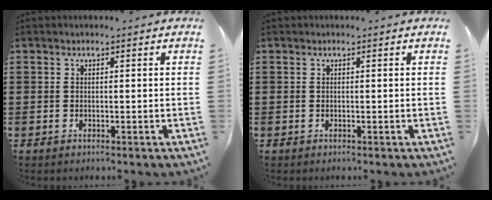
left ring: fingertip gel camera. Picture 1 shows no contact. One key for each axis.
{"total": 0.0}